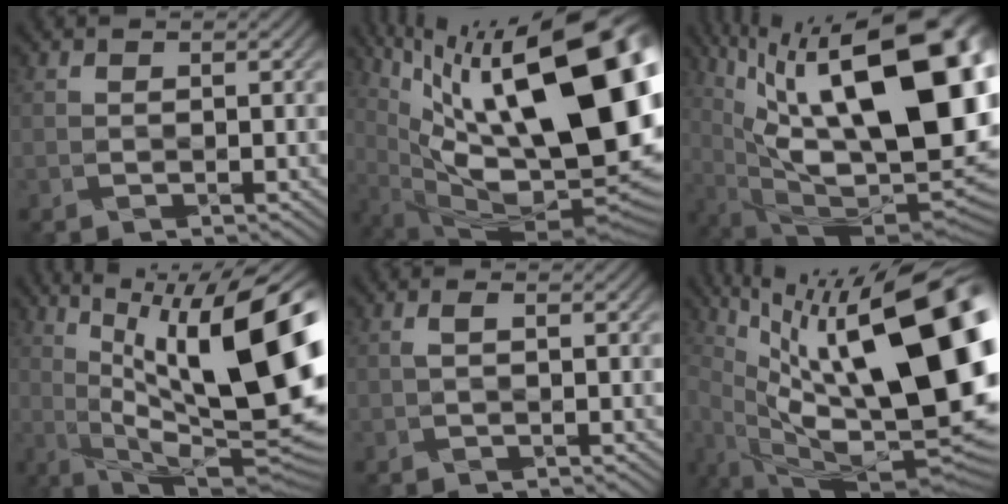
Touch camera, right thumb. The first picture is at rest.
{"total": 22.0, "force": [5.4, 8.2, 19.6], "torque": [-0.283, 0.011, 0.108]}
{"total": 23.2, "force": [7.5, 9.3, 19.9], "torque": [-0.305, 0.038, 0.133]}
{"total": 18.3, "force": [3.0, 6.1, 17.0], "torque": [-0.268, 0.015, 0.063]}
{"total": 0.9, "force": [0.1, 0.2, 0.9], "torque": [-0.018, 0.003, 0.000]}
{"total": 20.9, "force": [3.2, 7.7, 19.1], "torque": [-0.295, 0.005, 0.065]}